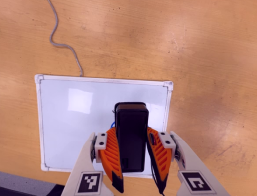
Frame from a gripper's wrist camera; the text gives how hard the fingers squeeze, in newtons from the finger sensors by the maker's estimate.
{"total": 6.6, "left": 5.3, "right": 7.9}